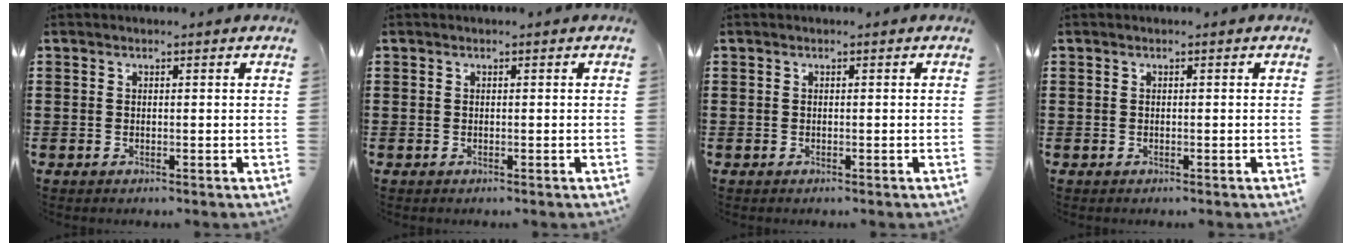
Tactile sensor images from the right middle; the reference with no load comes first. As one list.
[{"total": 0.0}, {"total": 0.0}, {"total": 0.0}]